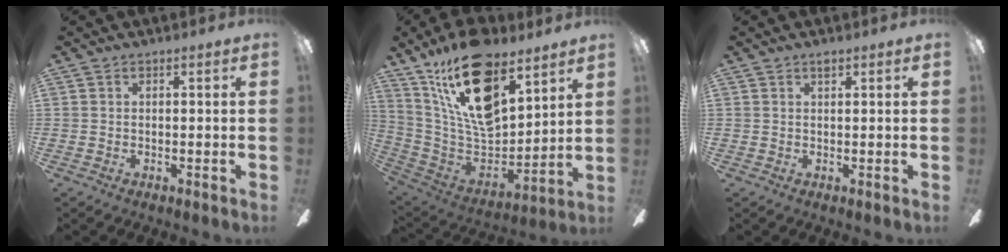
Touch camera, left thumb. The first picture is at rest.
{"total": 22.8, "force": [14.3, 10.5, 14.4], "torque": [-0.284, -0.085, 0.248]}
{"total": 1.1, "force": [0.9, 0.3, 0.5], "torque": [-0.013, 0.003, 0.016]}